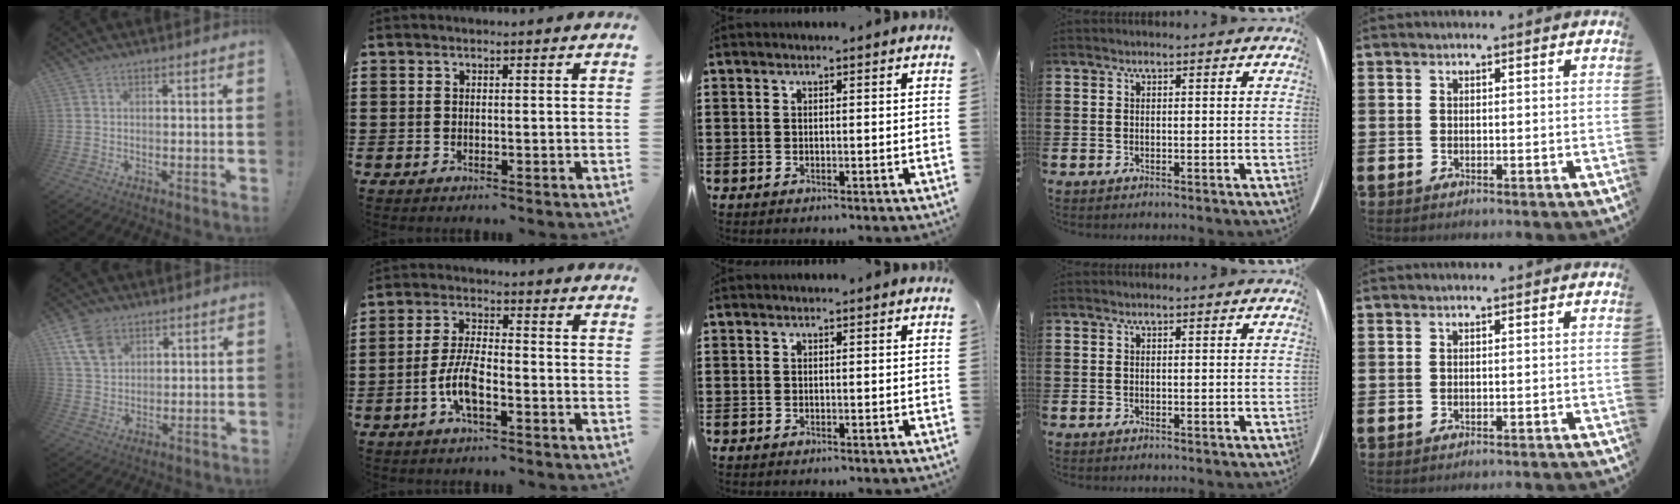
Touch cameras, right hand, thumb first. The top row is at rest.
{"thumb": {"total": 9.9, "force": [5.3, 6.8, 4.8], "torque": [-0.088, -0.014, 0.108]}, "index": {"total": 6.5, "force": [-2.5, 2.1, 5.7], "torque": [-0.134, -0.008, -0.055]}, "little": {"total": 0.7, "force": [-0.7, -0.2, 0.0], "torque": [0.001, 0.000, -0.015]}}